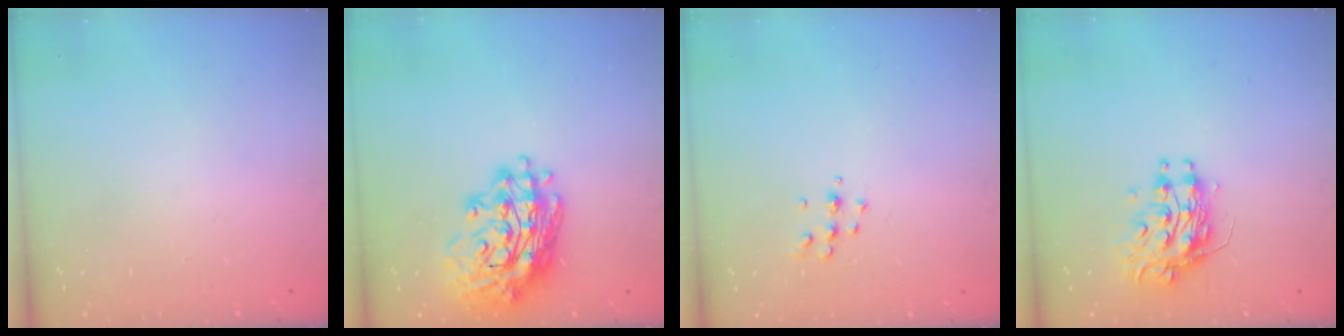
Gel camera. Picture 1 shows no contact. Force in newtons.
{"total": 18.1, "press": 17.6, "slide": 4.0}
{"total": 4.7, "press": 4.6, "slide": 0.8}
{"total": 10.1, "press": 10.0, "slide": 0.9}